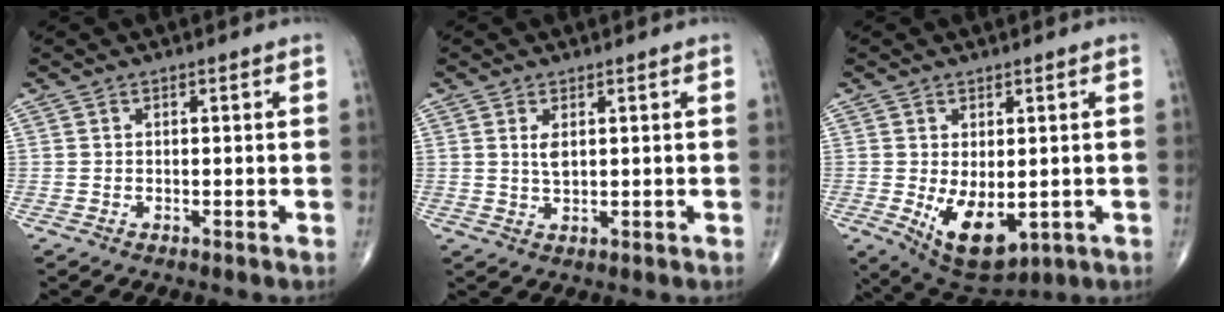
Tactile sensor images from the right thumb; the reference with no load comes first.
{"total": 2.6, "force": [0.8, 1.1, 2.2], "torque": [-0.042, -0.006, 0.020]}
{"total": 9.9, "force": [-1.7, 5.3, 8.2], "torque": [-0.120, -0.014, -0.005]}